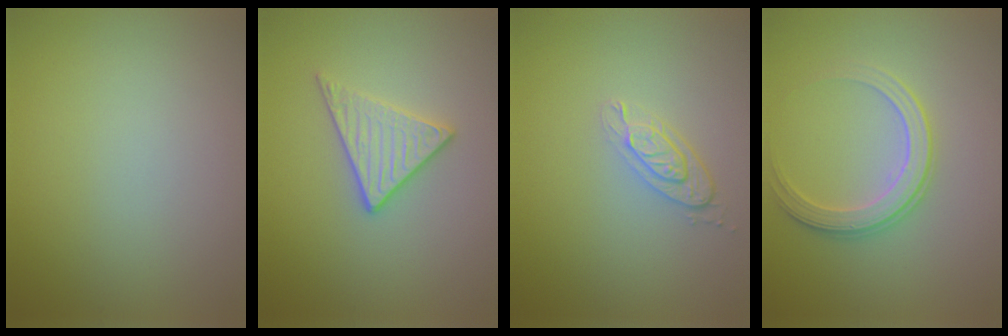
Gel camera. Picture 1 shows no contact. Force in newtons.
{"total": 2.8, "press": 2.6, "slide": 1.0}
{"total": 2.4, "press": 1.9, "slide": 1.4}
{"total": 2.9, "press": 2.8, "slide": 0.6}